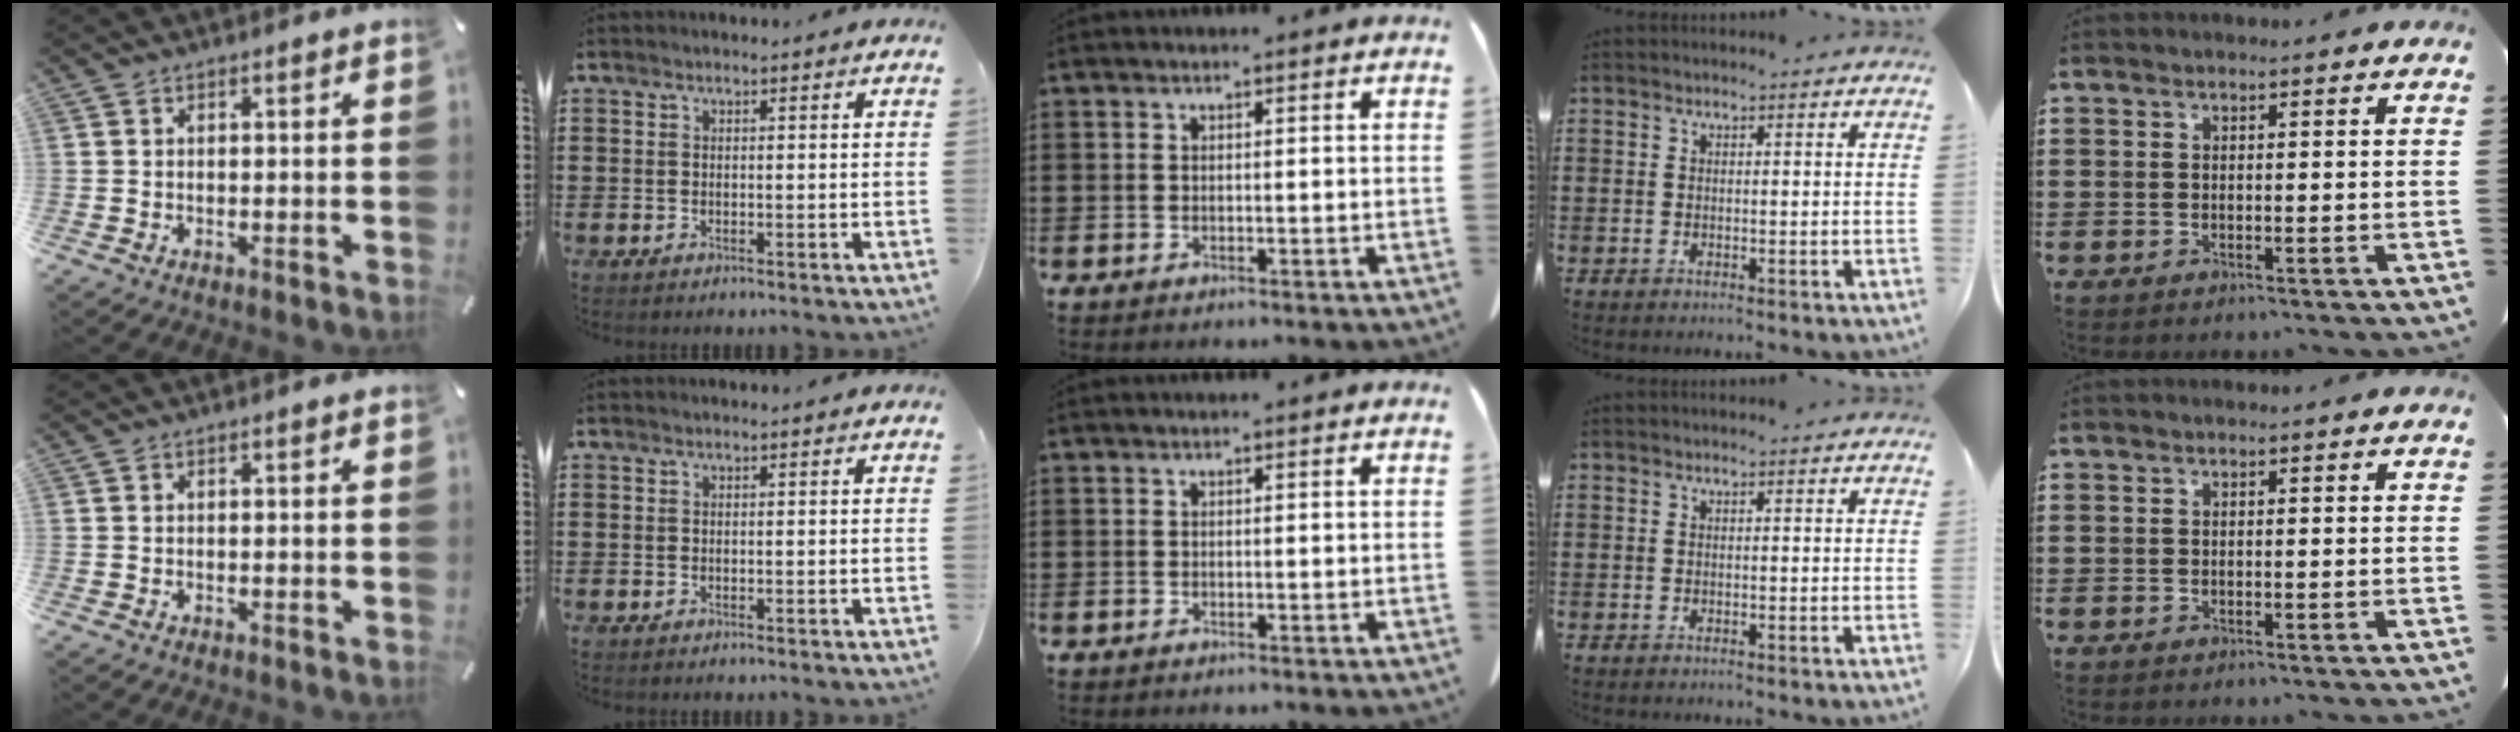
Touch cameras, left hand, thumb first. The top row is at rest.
{}